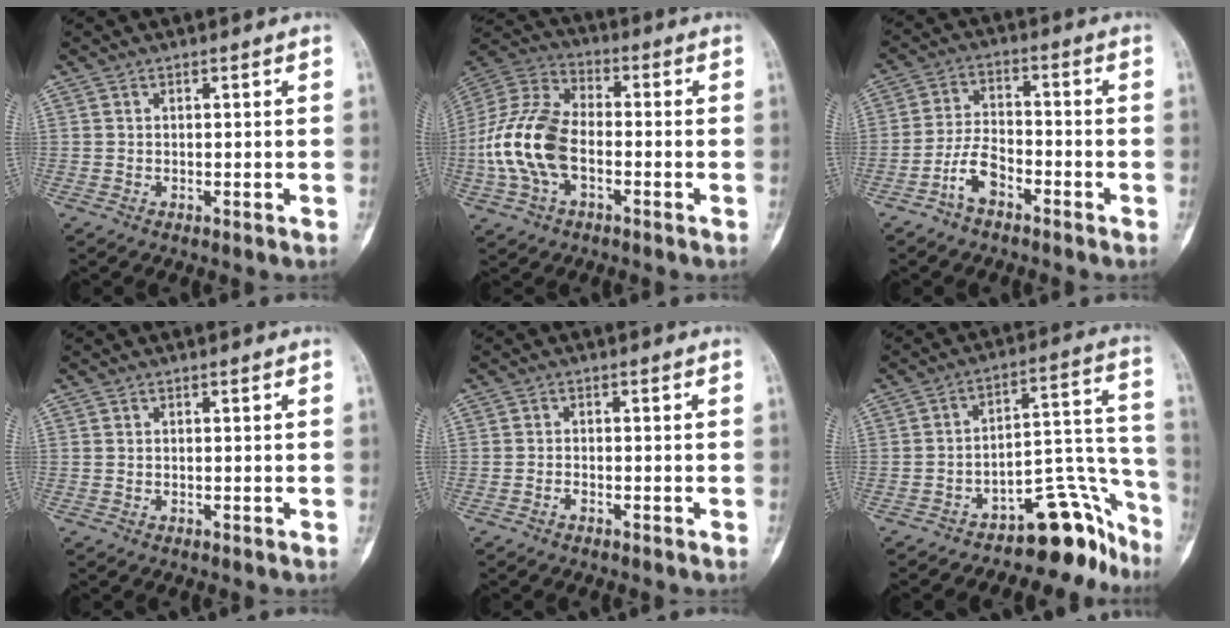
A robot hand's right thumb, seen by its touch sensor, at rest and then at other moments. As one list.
[{"total": 15.3, "force": [-3.1, 9.0, 12.0], "torque": [-0.257, 0.031, -0.062]}, {"total": 6.3, "force": [-3.9, 3.2, 3.8], "torque": [-0.074, 0.031, -0.078]}, {"total": 0.0}, {"total": 1.0, "force": [-0.8, 0.4, 0.5], "torque": [-0.012, 0.005, -0.015]}, {"total": 14.7, "force": [-11.8, 5.8, 6.6], "torque": [-0.018, 0.156, -0.175]}]